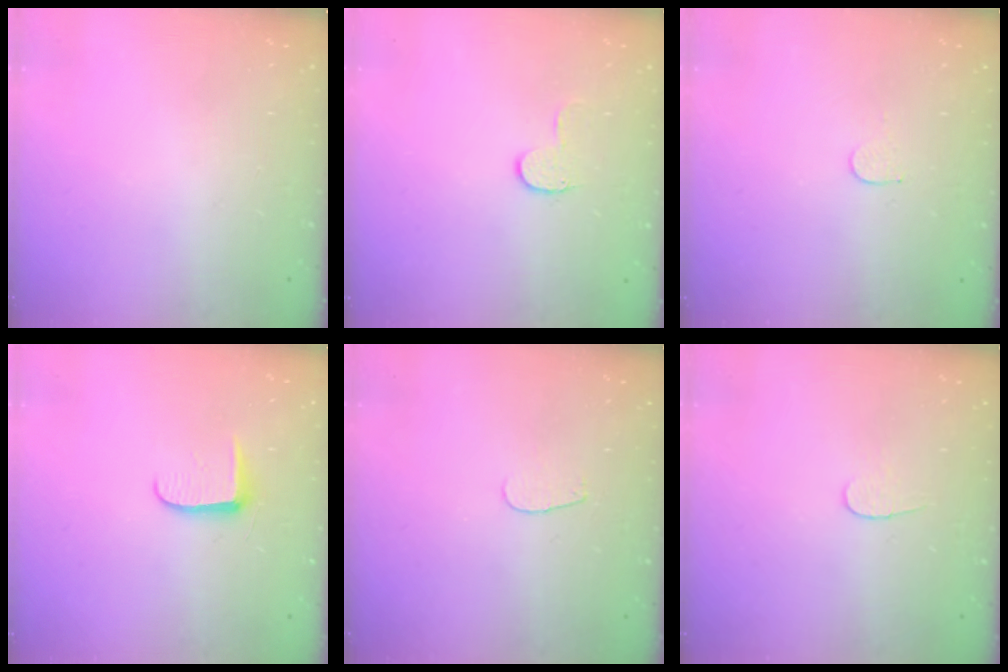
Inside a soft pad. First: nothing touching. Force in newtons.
{"total": 4.6, "press": 4.6, "slide": 0.5}
{"total": 3.7, "press": 3.7, "slide": 0.3}
{"total": 5.9, "press": 5.8, "slide": 0.8}
{"total": 2.8, "press": 2.8, "slide": 0.2}
{"total": 4.8, "press": 4.8, "slide": 0.5}